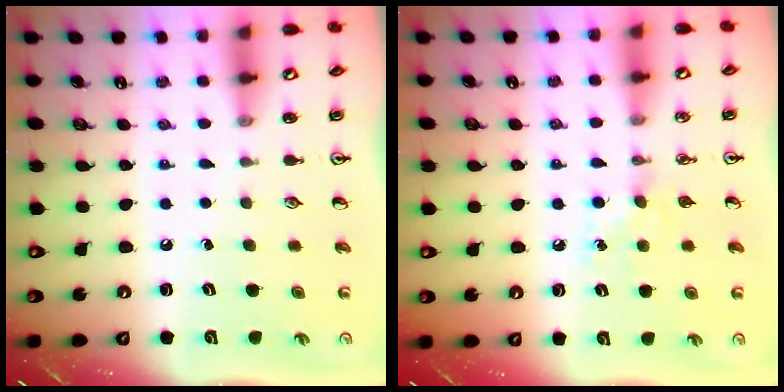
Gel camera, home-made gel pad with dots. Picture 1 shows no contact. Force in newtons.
{"total": 5.4, "press": 5.3, "slide": 0.8}